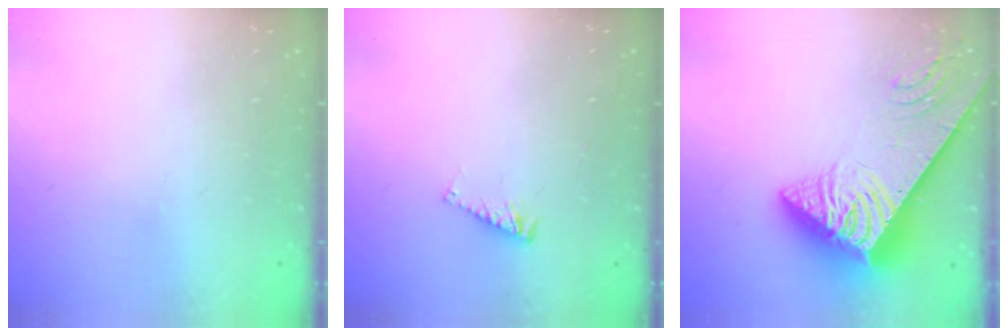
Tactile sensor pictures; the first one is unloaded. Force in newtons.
{"total": 2.6, "press": 2.6, "slide": 0.3}
{"total": 8.4, "press": 8.3, "slide": 1.1}